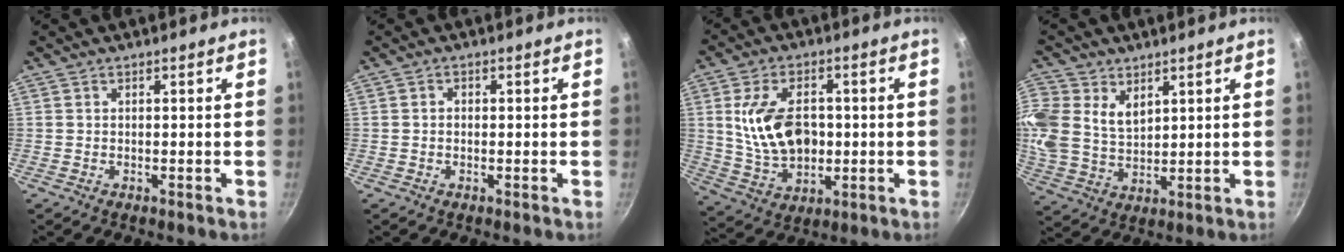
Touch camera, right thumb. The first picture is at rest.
{"total": 1.0, "force": [-0.1, 0.9, 0.5], "torque": [-0.011, 0.005, -0.002]}
{"total": 14.0, "force": [0.8, 9.1, 10.7], "torque": [-0.165, -0.003, 0.023]}
{"total": 13.8, "force": [5.6, 10.2, 7.5], "torque": [-0.184, 0.003, 0.119]}